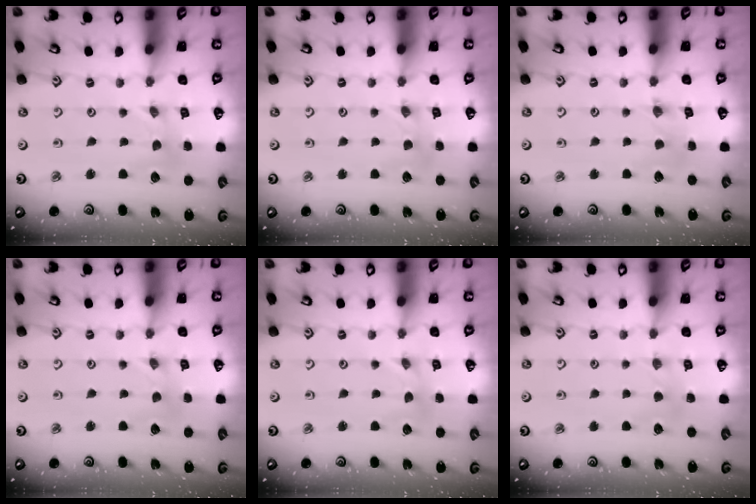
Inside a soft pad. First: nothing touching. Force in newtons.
{"total": 1.6, "press": 1.6, "slide": 0.1}
{"total": 1.4, "press": 1.4, "slide": 0.2}
{"total": 0.0}
{"total": 0.0}
{"total": 3.6, "press": 3.6, "slide": 0.6}